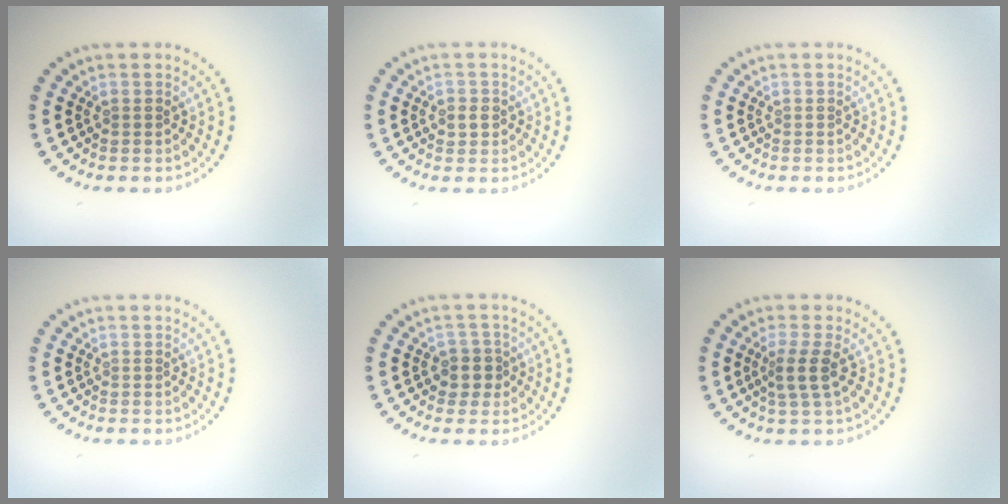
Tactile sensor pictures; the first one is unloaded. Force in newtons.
{"total": 1.4, "press": 1.4, "slide": 0.3}
{"total": 0.0}
{"total": 0.0}
{"total": 2.1, "press": 1.9, "slide": 1.0}
{"total": 2.2, "press": 1.8, "slide": 1.3}